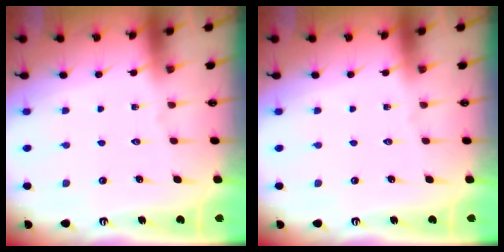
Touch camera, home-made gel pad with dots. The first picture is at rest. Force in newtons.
{"total": 0.0}